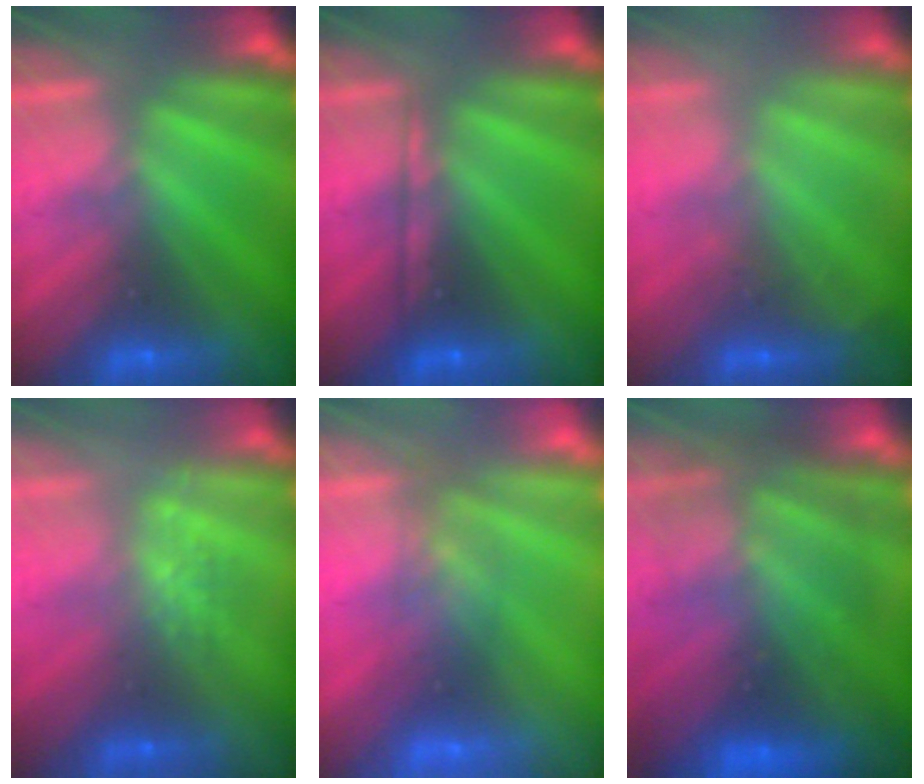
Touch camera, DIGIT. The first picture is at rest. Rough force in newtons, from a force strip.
{"total": 2.1}
{"total": 2.2}
{"total": 2.8}
{"total": 2.7}
{"total": 8.0}